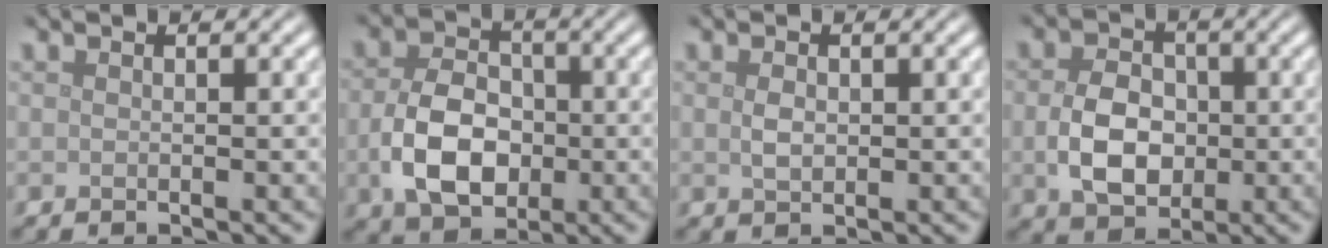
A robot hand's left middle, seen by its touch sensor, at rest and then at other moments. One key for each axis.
{"total": 6.4, "fx": -1.4, "fy": 4.4, "fz": 4.4, "tx": -0.092, "ty": -0.004, "tz": -0.027}
{"total": 1.4, "fx": 0.1, "fy": 0.9, "fz": 1.0, "tx": -0.025, "ty": -0.001, "tz": 0.004}
{"total": 5.1, "fx": -0.6, "fy": 3.8, "fz": 3.4, "tx": -0.071, "ty": -0.006, "tz": -0.009}